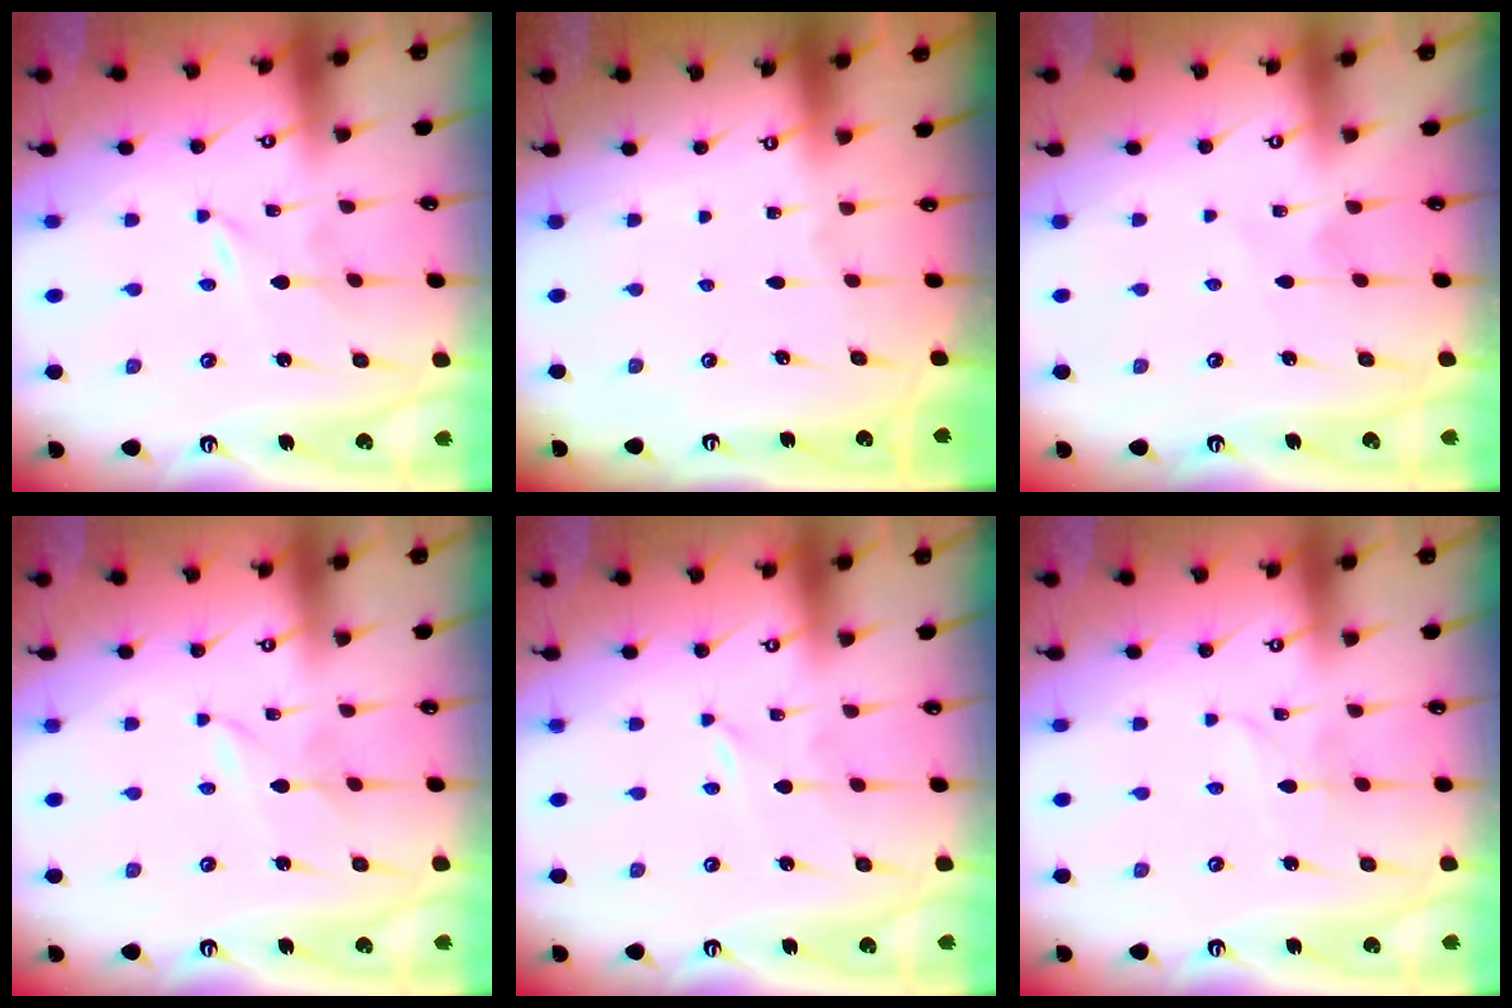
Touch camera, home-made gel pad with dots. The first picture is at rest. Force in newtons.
{"total": 0.0}
{"total": 2.8, "press": 2.8, "slide": 0.4}
{"total": 1.6, "press": 1.6, "slide": 0.2}
{"total": 0.0}
{"total": 2.3, "press": 2.3, "slide": 0.0}